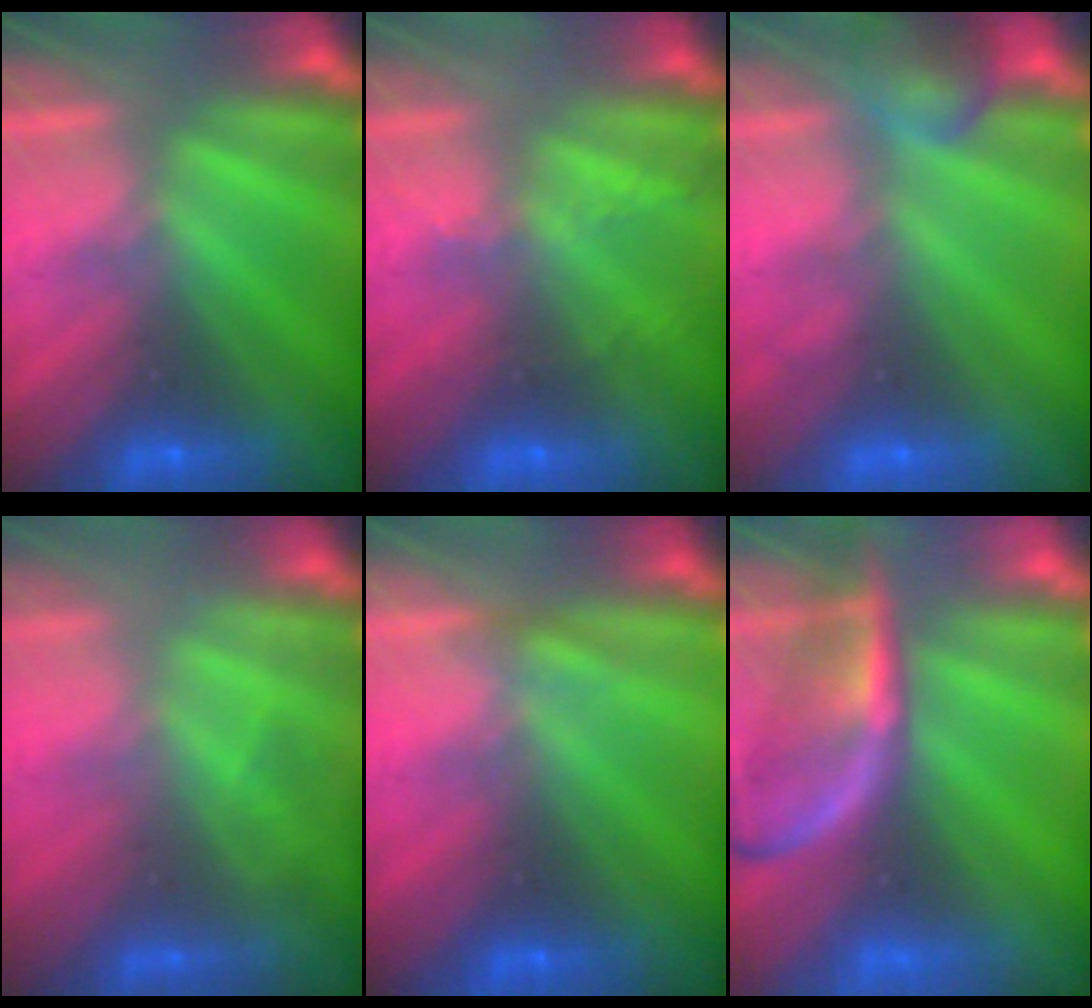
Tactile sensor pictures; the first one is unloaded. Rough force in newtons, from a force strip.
{"total": 2.1}
{"total": 2.5}
{"total": 2.6}
{"total": 3.6}
{"total": 2.4}